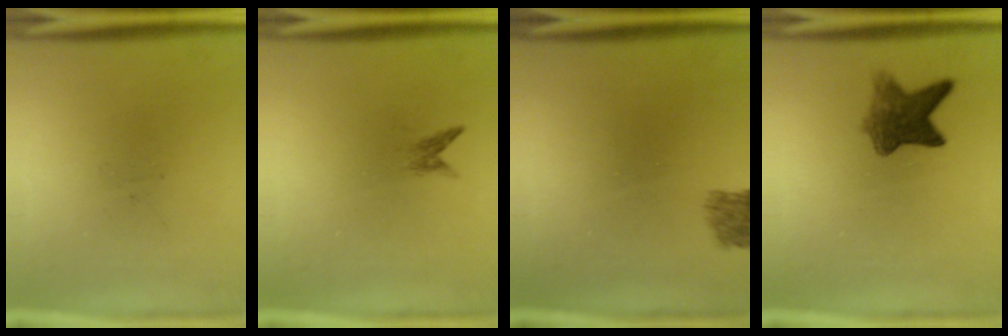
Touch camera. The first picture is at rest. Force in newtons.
{"total": 0.9}
{"total": 2.5}
{"total": 6.1}